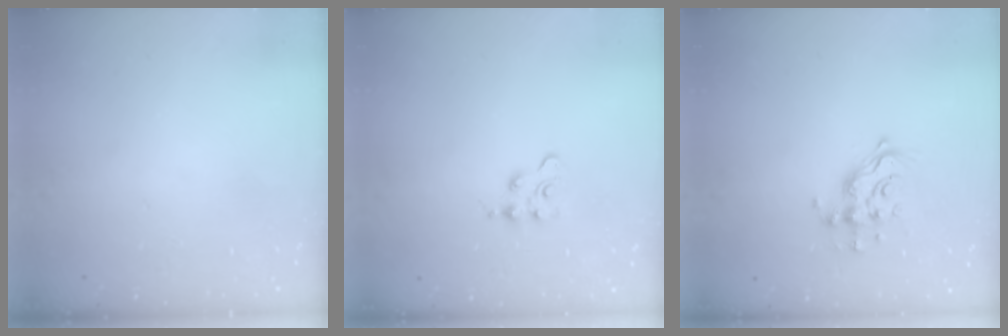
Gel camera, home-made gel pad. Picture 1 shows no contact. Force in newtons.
{"total": 3.0, "press": 2.9, "slide": 0.4}
{"total": 12.0, "press": 11.9, "slide": 1.1}